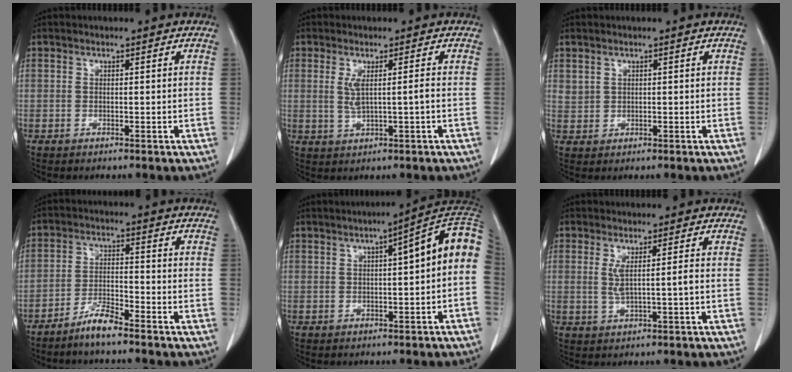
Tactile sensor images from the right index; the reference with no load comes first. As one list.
[{"total": 3.5, "force": [0.2, 0.0, 3.5], "torque": [-0.069, -0.001, 0.010]}, {"total": 1.5, "force": [1.0, 1.1, 0.3], "torque": [0.003, 0.000, 0.019]}, {"total": 4.7, "force": [-4.0, 0.3, 2.5], "torque": [-0.050, -0.009, -0.080]}, {"total": 9.2, "force": [1.3, 1.1, 9.0], "torque": [-0.116, 0.035, 0.008]}, {"total": 3.2, "force": [0.2, -0.2, 3.2], "torque": [-0.063, -0.002, 0.009]}]